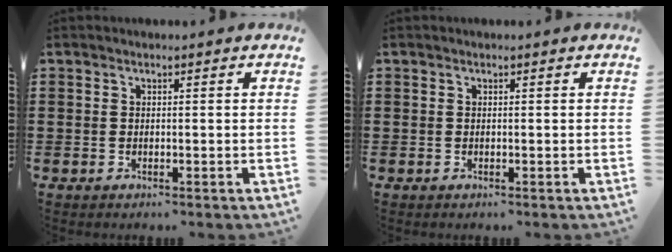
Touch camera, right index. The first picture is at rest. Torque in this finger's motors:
{"motor_torque": [0.13, -0.04, -0.01, 0.00]}